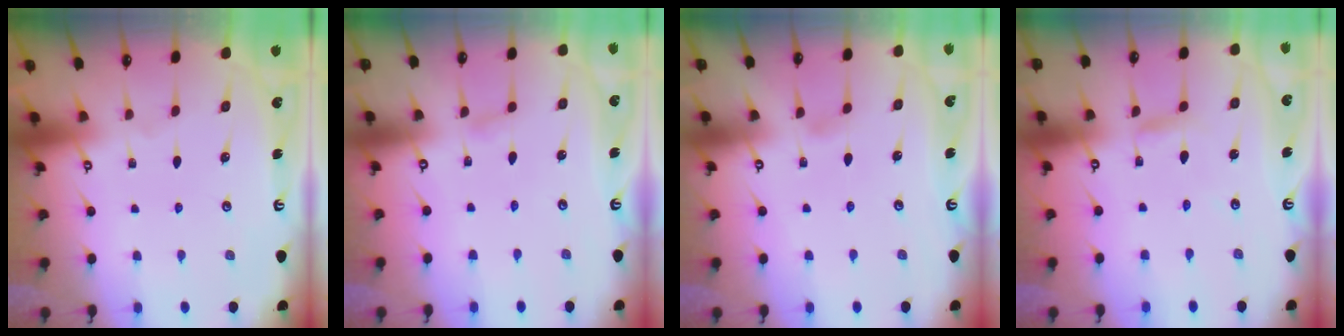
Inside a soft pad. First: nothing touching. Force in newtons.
{"total": 2.3, "press": 2.3, "slide": 0.3}
{"total": 3.3, "press": 3.3, "slide": 0.4}
{"total": 2.7, "press": 2.7, "slide": 0.2}